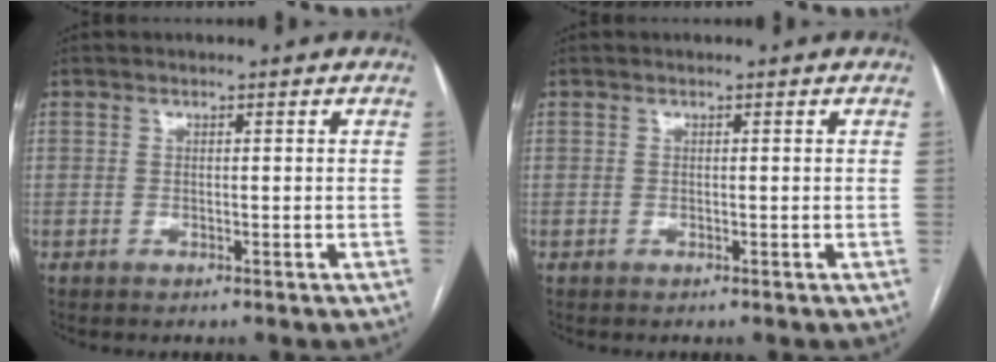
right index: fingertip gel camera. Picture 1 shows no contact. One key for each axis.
{"total": 0.0}